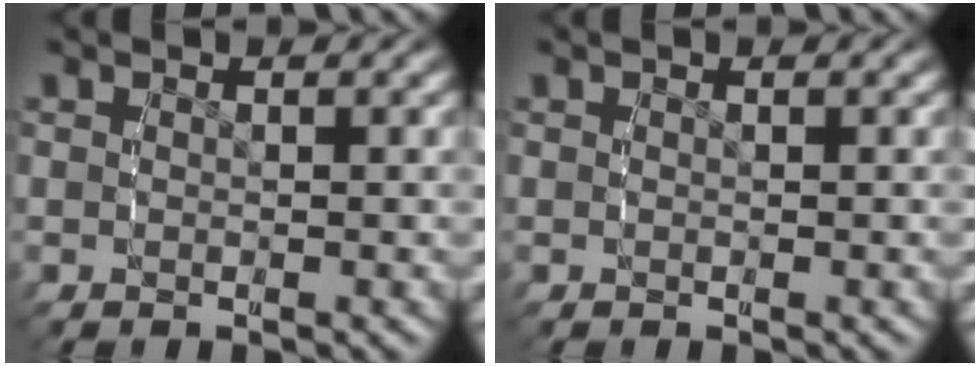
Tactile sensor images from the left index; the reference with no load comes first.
{"total": 0.0}